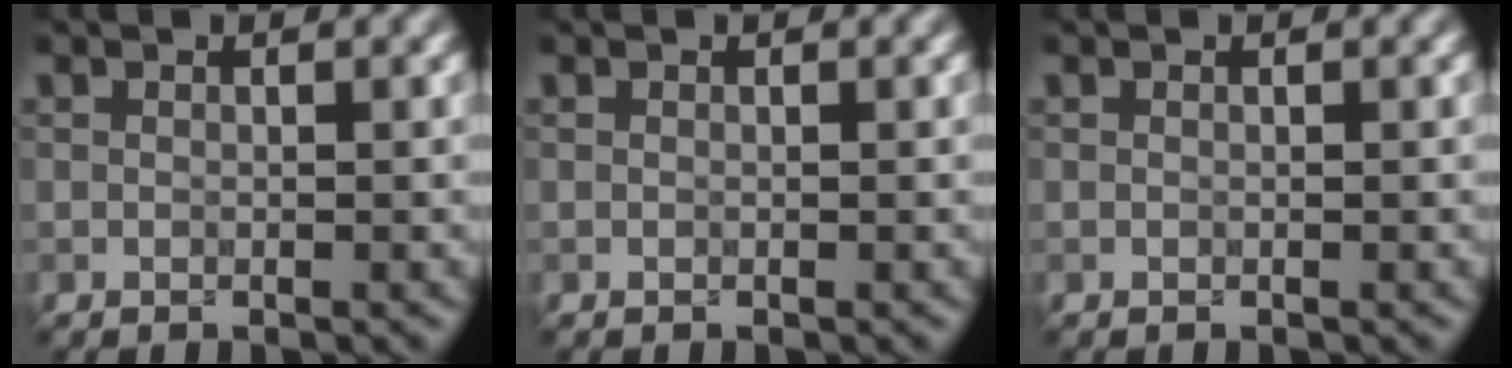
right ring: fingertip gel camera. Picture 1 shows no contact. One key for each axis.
{"total": 0.0}
{"total": 0.0}